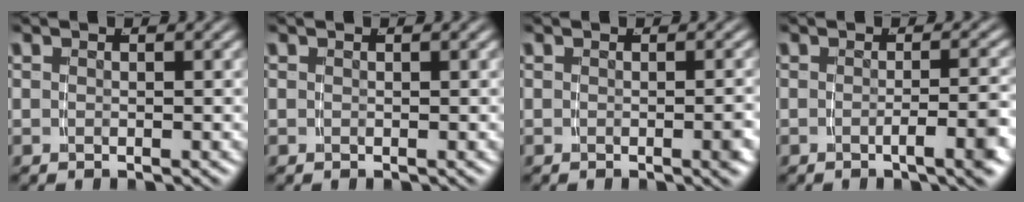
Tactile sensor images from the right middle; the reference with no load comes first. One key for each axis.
{"total": 0.0}
{"total": 1.1, "fx": -0.4, "fy": -0.2, "fz": 0.9, "tx": -0.008, "ty": 0.006, "tz": -0.009}
{"total": 3.3, "fx": -1.8, "fy": -0.3, "fz": 2.7, "tx": -0.031, "ty": 0.003, "tz": -0.034}